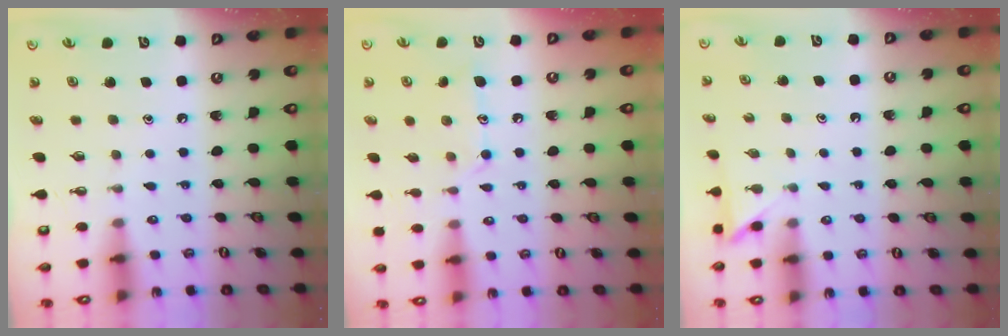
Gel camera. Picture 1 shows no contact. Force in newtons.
{"total": 11.1, "press": 11.1, "slide": 0.2}
{"total": 2.5, "press": 2.5, "slide": 0.3}